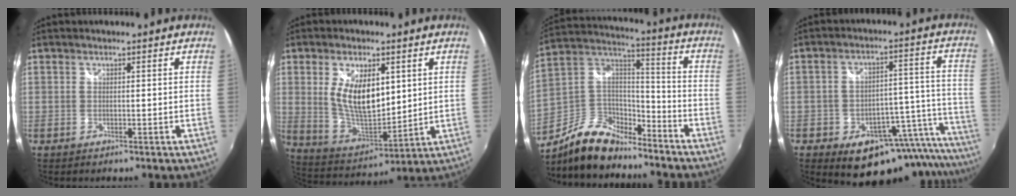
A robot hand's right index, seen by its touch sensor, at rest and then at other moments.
{"total": 13.1, "force": [3.3, 6.4, 11.0], "torque": [-0.210, -0.007, 0.075]}
{"total": 14.3, "force": [-11.1, 6.4, 6.4], "torque": [-0.155, 0.024, -0.201]}
{"total": 19.7, "force": [-15.0, 9.4, 8.7], "torque": [-0.094, 0.039, -0.184]}